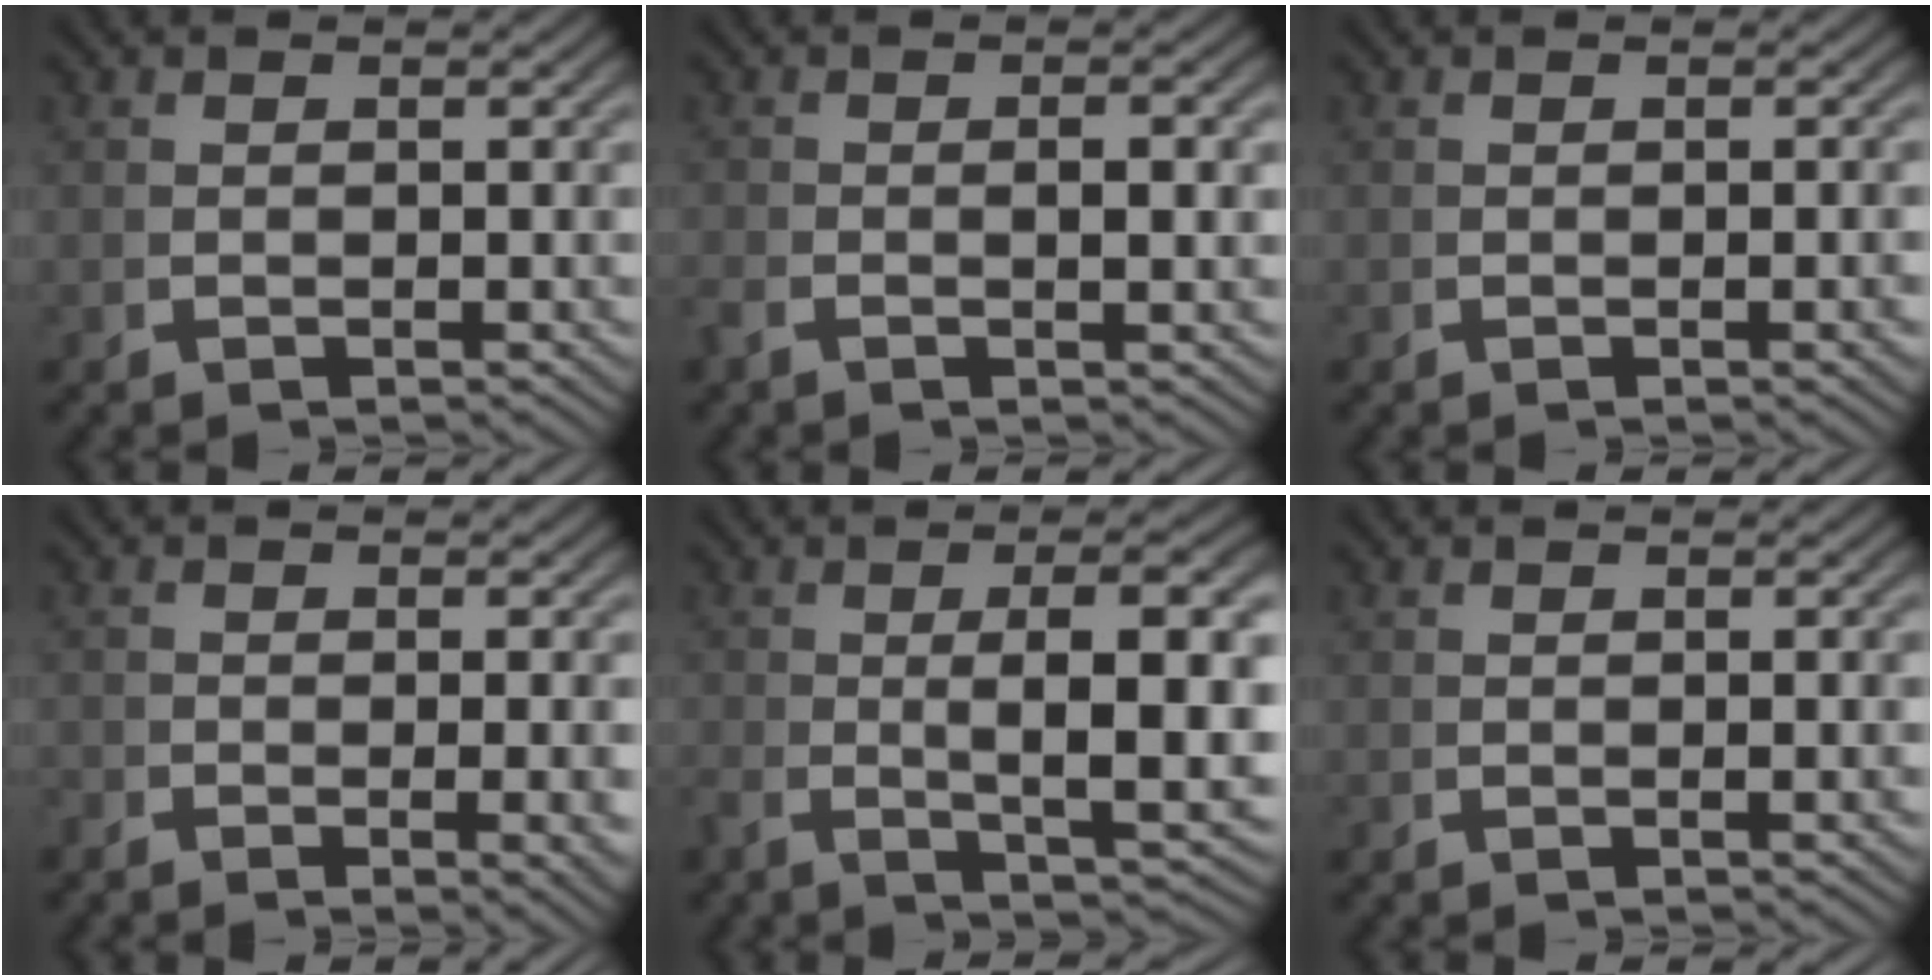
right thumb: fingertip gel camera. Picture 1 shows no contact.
{"total": 1.8, "force": [-0.2, 0.4, 1.7], "torque": [-0.031, -0.003, -0.006]}
{"total": 0.8, "force": [-0.2, 0.0, 0.8], "torque": [-0.011, 0.005, -0.004]}
{"total": 2.2, "force": [-0.7, 0.3, 2.0], "torque": [-0.023, -0.002, -0.012]}
{"total": 7.8, "force": [-0.3, 2.3, 7.4], "torque": [-0.124, -0.005, -0.001]}
{"total": 0.6, "force": [0.0, 0.0, 0.6], "torque": [-0.012, 0.002, 0.001]}